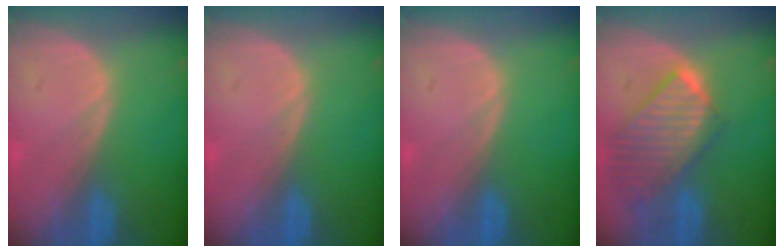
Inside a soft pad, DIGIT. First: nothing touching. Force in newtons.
{"total": 0.0}
{"total": 0.0}
{"total": 9.8, "press": 8.6, "slide": 4.8}